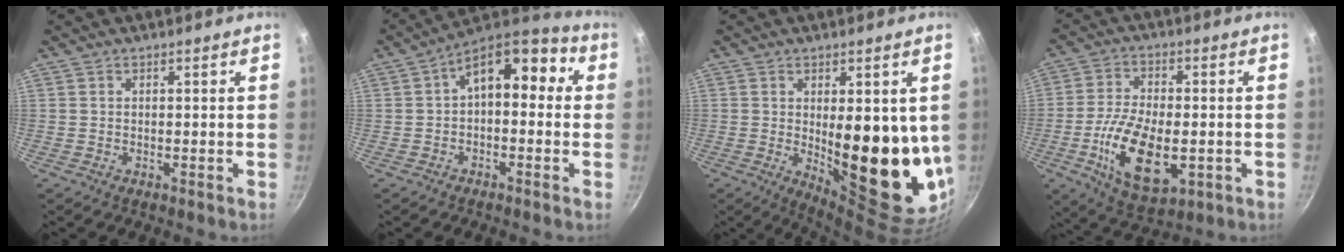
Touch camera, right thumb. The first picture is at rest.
{"total": 12.6, "force": [1.5, 7.1, 10.3], "torque": [-0.115, 0.046, 0.005]}
{"total": 20.5, "force": [-1.3, 7.6, 19.0], "torque": [-0.212, -0.036, 0.010]}
{"total": 15.0, "force": [-3.6, 7.4, 12.5], "torque": [-0.220, -0.002, -0.054]}